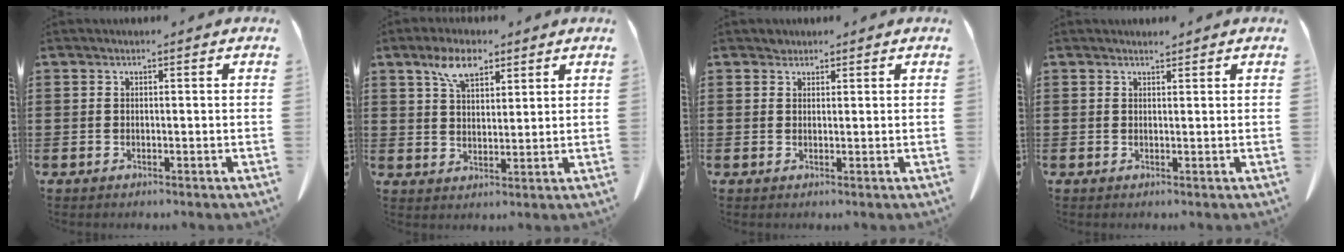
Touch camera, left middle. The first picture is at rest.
{"total": 6.3, "force": [4.0, 3.1, 3.7], "torque": [-0.085, 0.011, 0.073]}
{"total": 1.1, "force": [1.0, 0.5, 0.0], "torque": [-0.003, 0.001, 0.020]}
{"total": 1.0, "force": [1.0, 0.1, 0.2], "torque": [-0.006, 0.000, 0.019]}